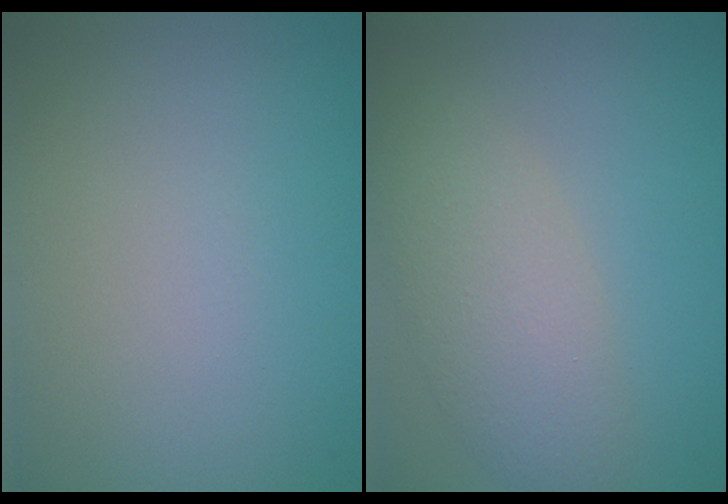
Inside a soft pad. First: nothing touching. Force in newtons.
{"total": 4.6, "press": 4.6, "slide": 0.2}